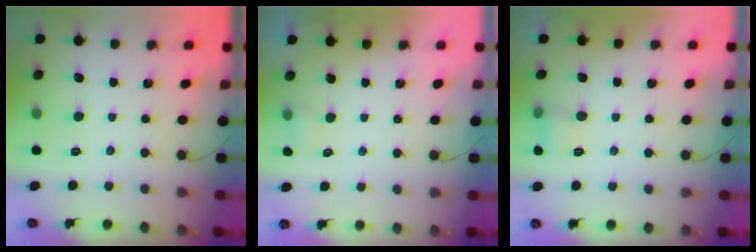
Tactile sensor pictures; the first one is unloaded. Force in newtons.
{"total": 2.6, "press": 2.5, "slide": 0.7}
{"total": 3.8, "press": 3.6, "slide": 1.1}